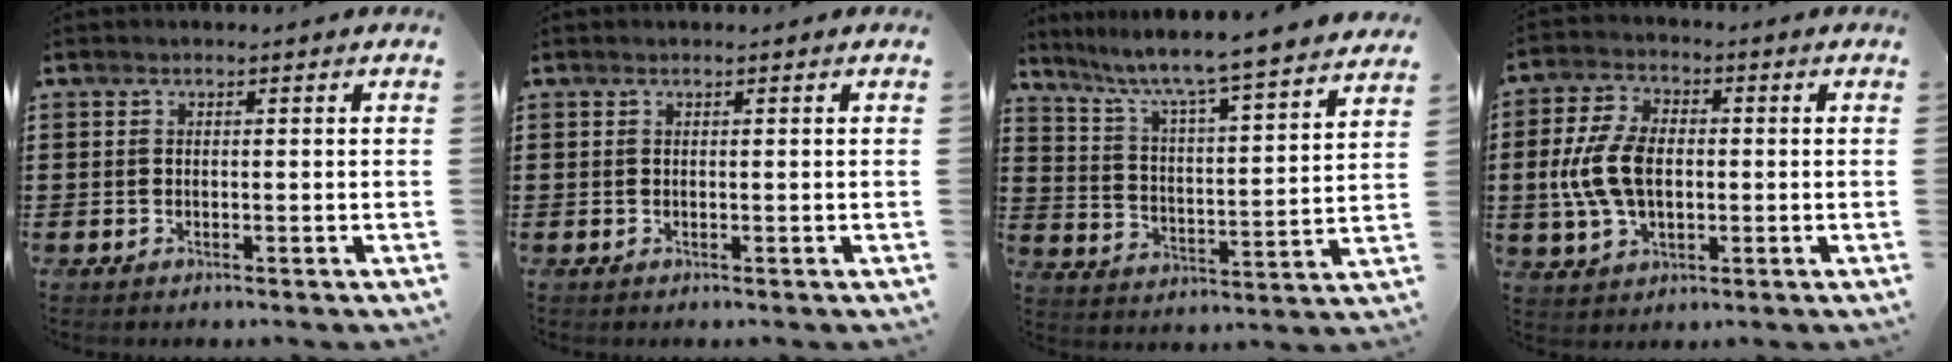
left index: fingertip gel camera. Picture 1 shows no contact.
{"total": 0.0}
{"total": 5.8, "force": [5.2, -0.6, 2.5], "torque": [-0.072, -0.054, 0.079]}
{"total": 9.0, "force": [-0.6, 5.7, 6.9], "torque": [-0.178, 0.004, -0.020]}